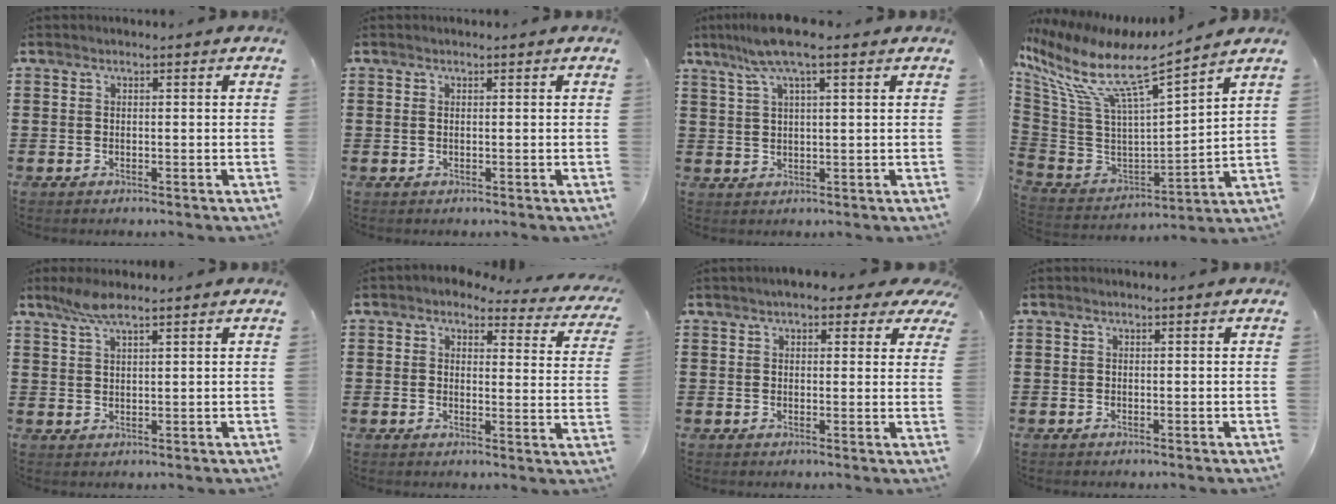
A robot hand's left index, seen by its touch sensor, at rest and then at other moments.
{"total": 0.5, "force": [0.0, 0.2, 0.5], "torque": [-0.012, -0.001, 0.000]}
{"total": 6.9, "force": [4.1, 0.5, 5.4], "torque": [-0.115, 0.000, 0.074]}
{"total": 11.0, "force": [6.5, 2.3, 8.6], "torque": [-0.189, -0.046, 0.103]}
{"total": 3.7, "force": [2.6, 0.7, 2.5], "torque": [-0.055, 0.004, 0.048]}
{"total": 3.0, "force": [2.5, 1.0, 1.2], "torque": [-0.029, -0.015, 0.040]}
{"total": 3.9, "force": [2.9, 1.4, 2.1], "torque": [-0.043, -0.003, 0.050]}
{"total": 0.0}